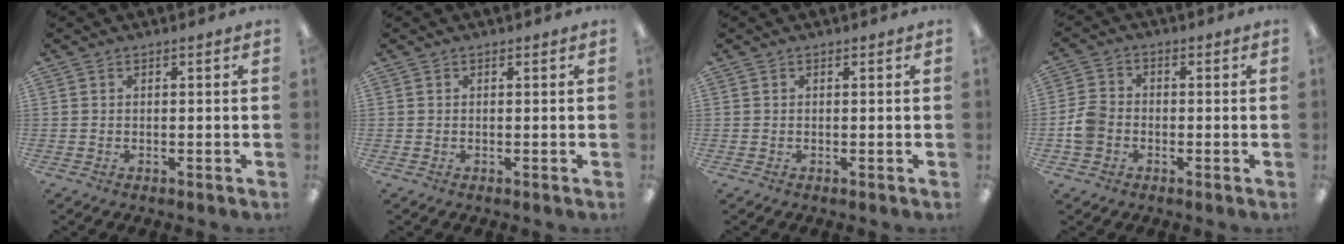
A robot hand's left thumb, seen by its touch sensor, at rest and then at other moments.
{"total": 0.0}
{"total": 0.0}
{"total": 5.8, "force": [-1.6, 4.8, 2.9], "torque": [-0.062, 0.015, -0.029]}